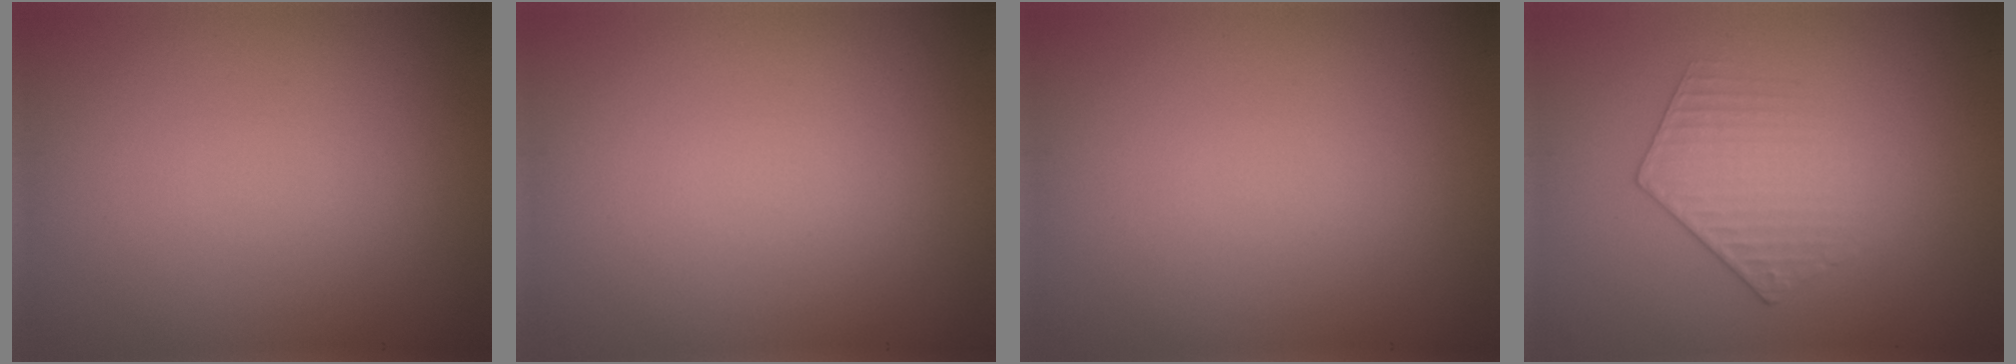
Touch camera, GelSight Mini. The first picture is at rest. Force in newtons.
{"total": 0.0}
{"total": 0.0}
{"total": 1.9, "press": 1.4, "slide": 1.3}